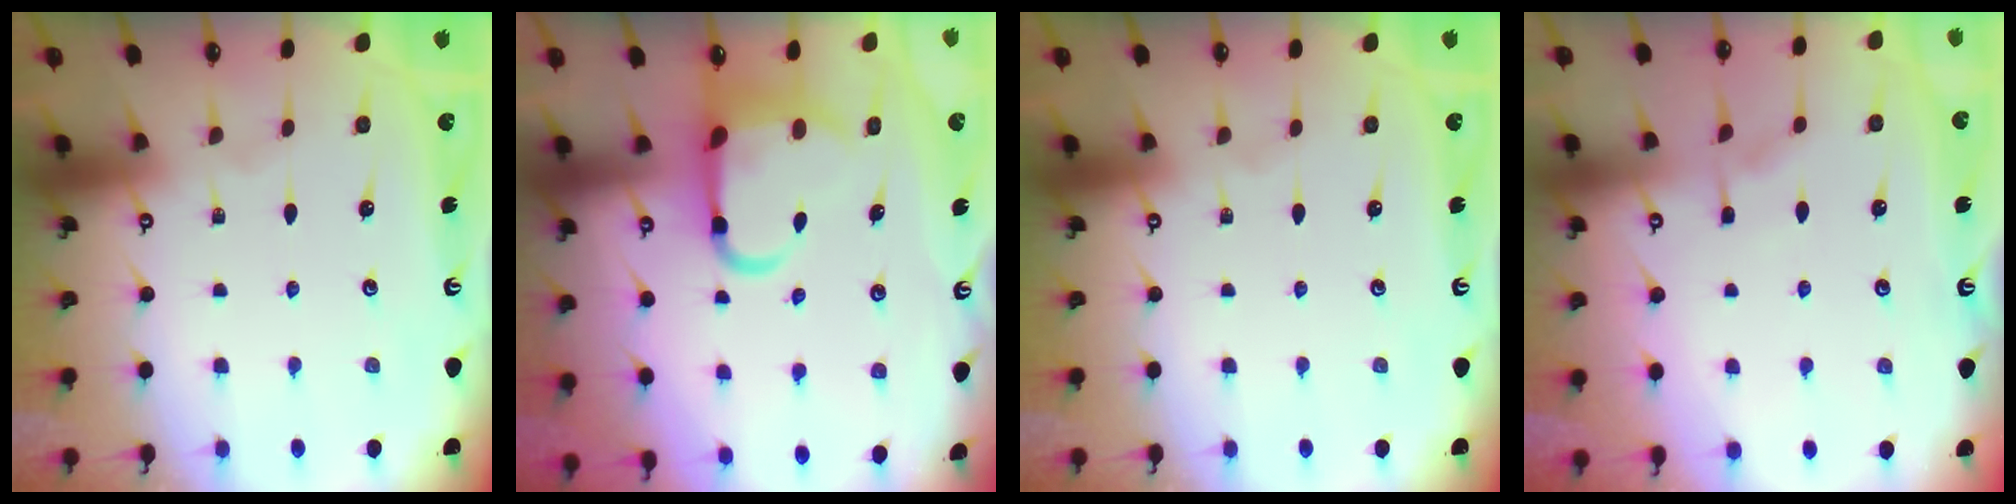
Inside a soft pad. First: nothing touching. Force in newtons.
{"total": 9.2, "press": 8.9, "slide": 2.4}
{"total": 0.0}
{"total": 2.6, "press": 2.5, "slide": 0.6}